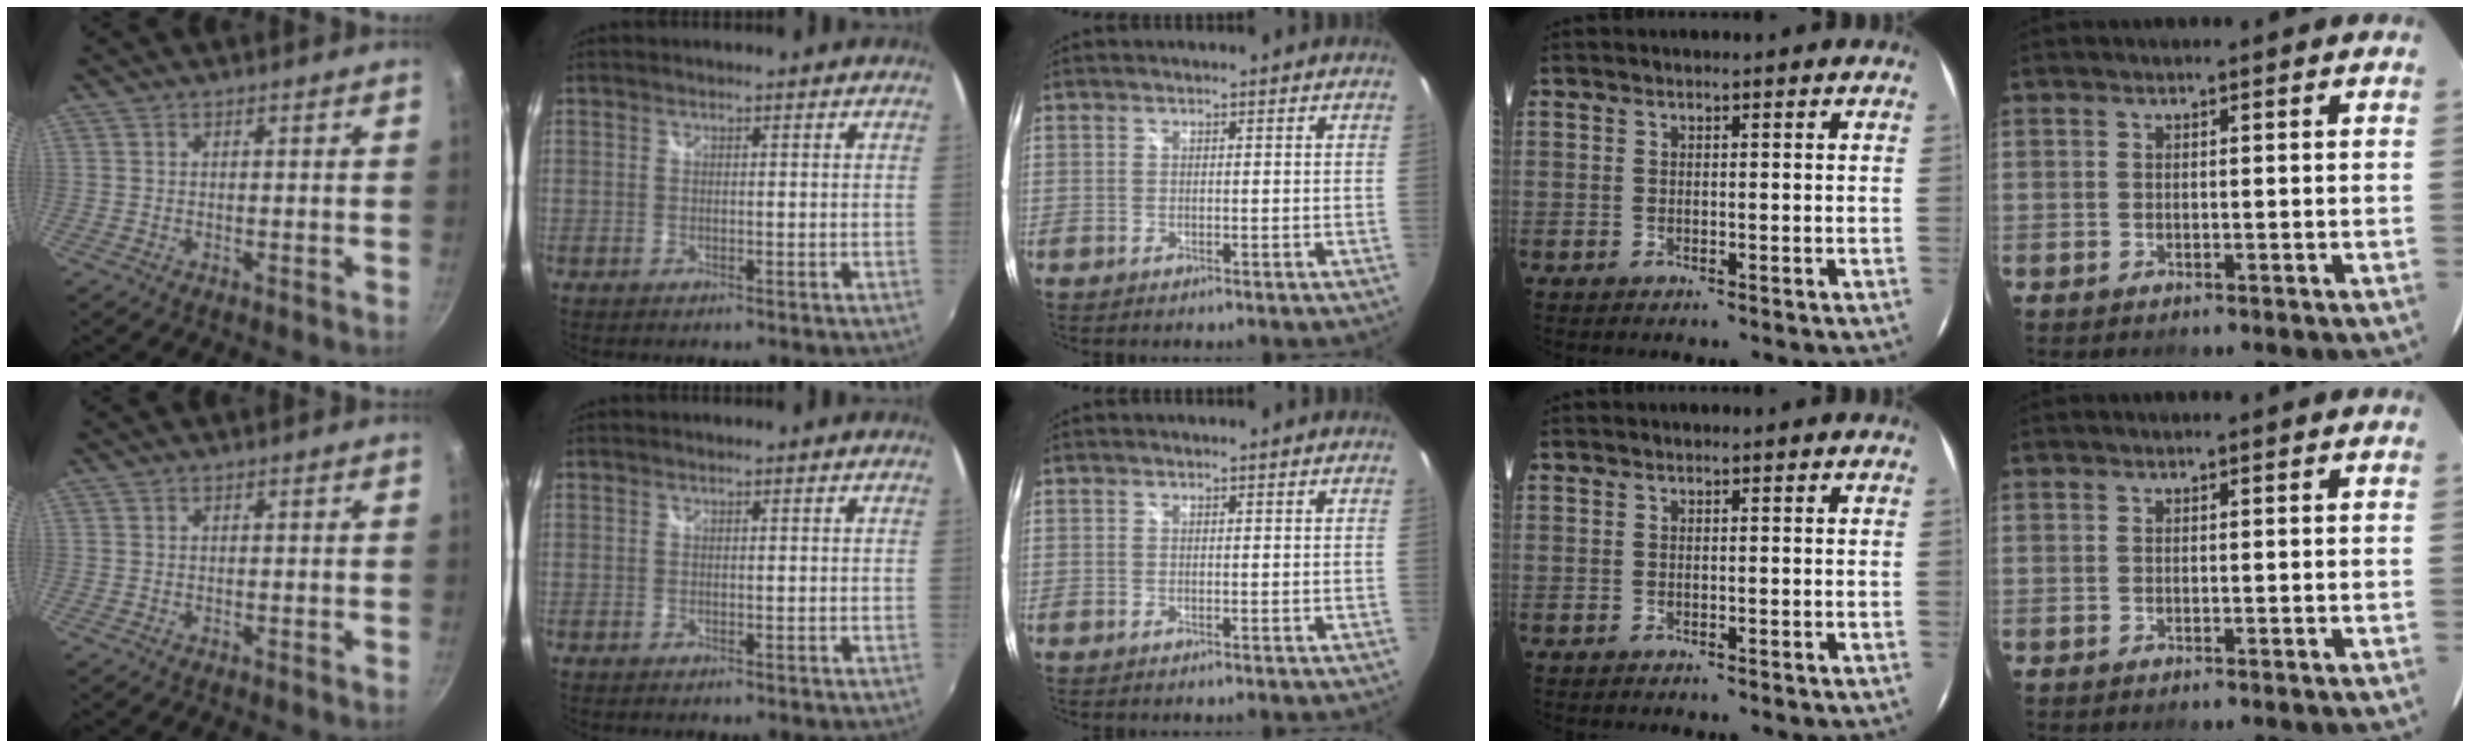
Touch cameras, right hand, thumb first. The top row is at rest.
{}